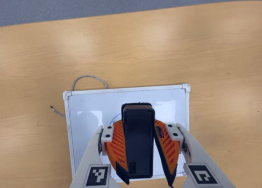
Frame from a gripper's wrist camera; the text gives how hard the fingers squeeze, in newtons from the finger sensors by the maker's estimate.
{"total": 8.1, "left": 7.7, "right": 8.4}